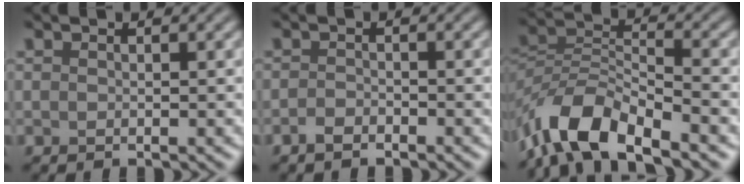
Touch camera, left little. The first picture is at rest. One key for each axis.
{"total": 1.1, "fx": -0.9, "fy": 0.4, "fz": 0.6, "tx": -0.012, "ty": 0.001, "tz": -0.019}
{"total": 8.3, "fx": -6.0, "fy": 2.8, "fz": 4.9, "tx": -0.086, "ty": 0.001, "tz": -0.129}